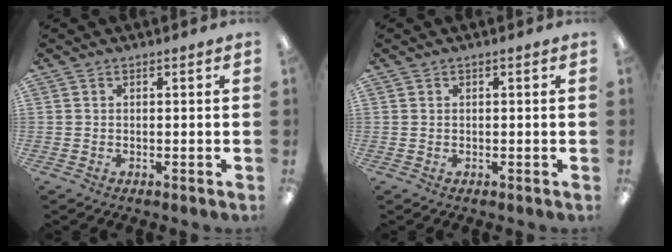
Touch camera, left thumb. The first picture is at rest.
{"total": 0.0}